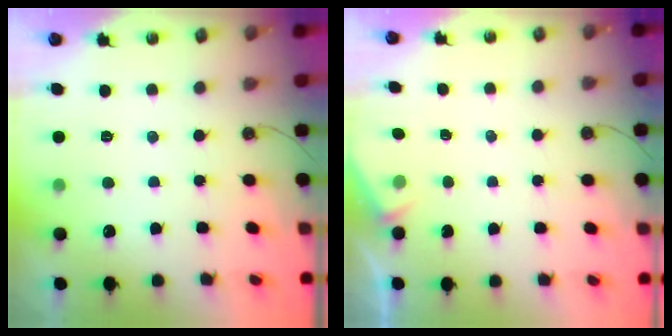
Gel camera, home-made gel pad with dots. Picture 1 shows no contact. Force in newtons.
{"total": 2.9, "press": 2.9, "slide": 0.4}